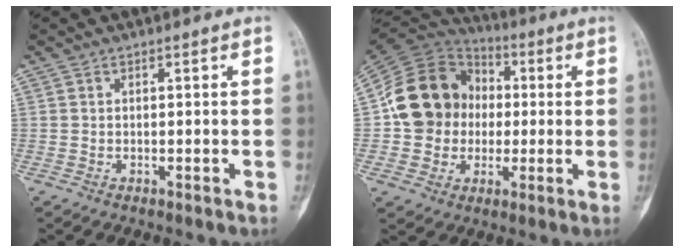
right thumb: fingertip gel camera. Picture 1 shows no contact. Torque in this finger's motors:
{"motor_torque": [1.51, 1.71, 0.69, -0.43, 0.17]}